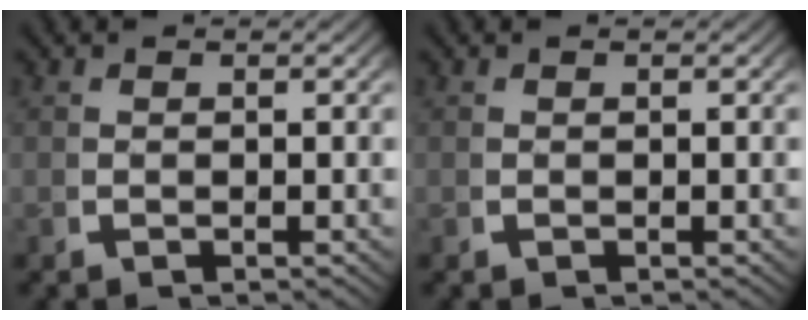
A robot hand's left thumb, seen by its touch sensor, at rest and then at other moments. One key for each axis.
{"total": 0.0}